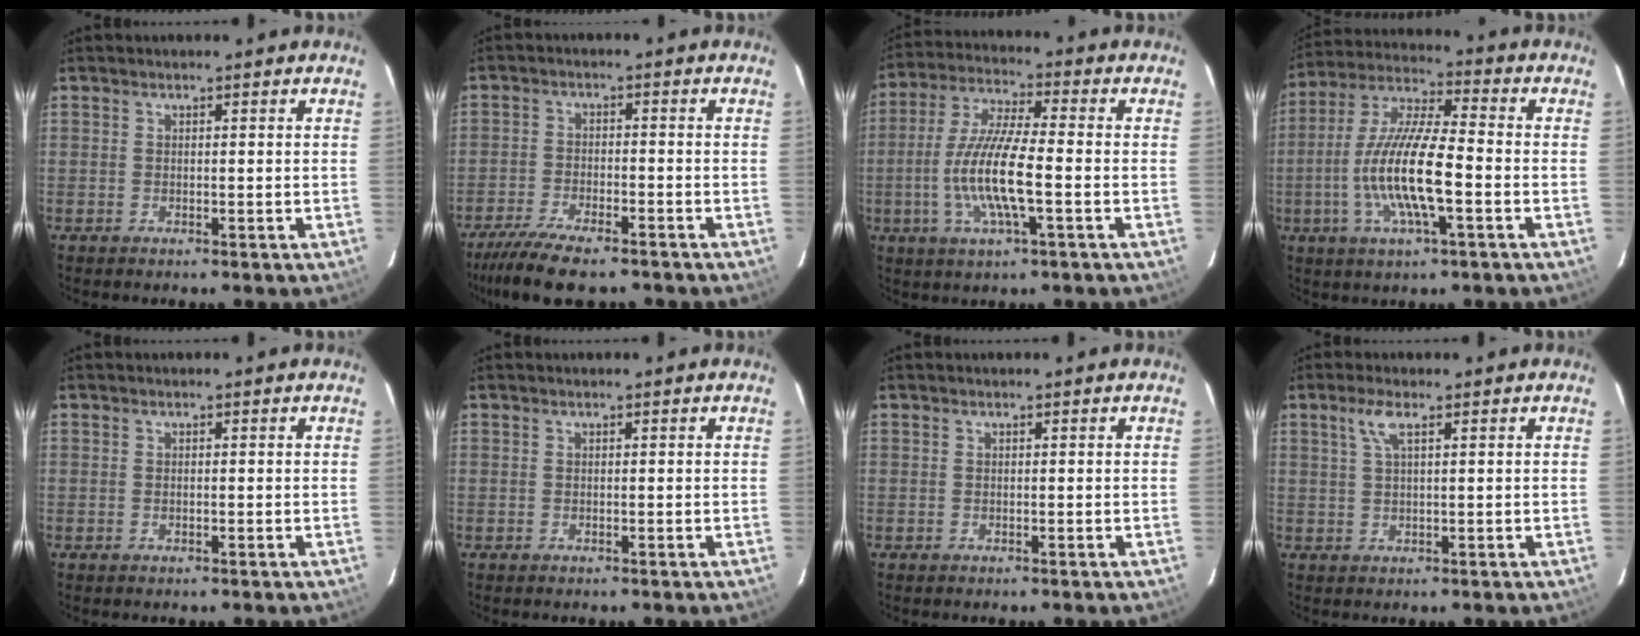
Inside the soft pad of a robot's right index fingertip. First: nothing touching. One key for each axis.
{"total": 11.1, "fx": -9.0, "fy": 2.9, "fz": 5.8, "tx": -0.140, "ty": -0.029, "tz": -0.157}
{"total": 12.4, "fx": -2.9, "fy": 2.0, "fz": 11.8, "tx": -0.245, "ty": -0.003, "tz": -0.057}
{"total": 14.5, "fx": -3.7, "fy": 2.8, "fz": 13.7, "tx": -0.278, "ty": -0.004, "tz": -0.074}
{"total": 0.0}
{"total": 0.0}
{"total": 0.0}
{"total": 3.2, "fx": 1.6, "fy": 0.6, "fz": 2.7, "tx": -0.057, "ty": 0.007, "tz": 0.032}